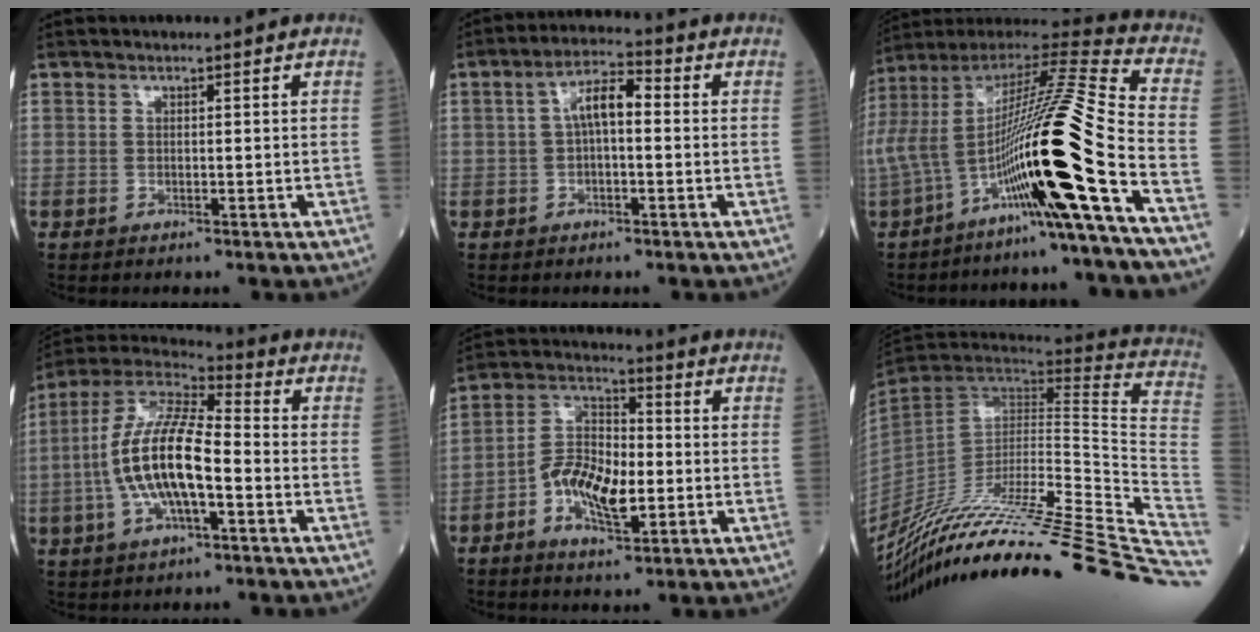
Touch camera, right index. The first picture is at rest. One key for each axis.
{"total": 5.5, "fx": 0.3, "fy": 1.9, "fz": 5.2, "tx": -0.094, "ty": 0.023, "tz": 0.000}
{"total": 25.9, "fx": -10.4, "fy": 0.4, "fz": 23.7, "tx": -0.470, "ty": -0.007, "tz": -0.191}
{"total": 14.1, "fx": -2.5, "fy": 4.0, "fz": 13.3, "tx": -0.281, "ty": 0.013, "tz": -0.049}
{"total": 9.5, "fx": -2.7, "fy": 4.1, "fz": 8.1, "tx": -0.165, "ty": 0.011, "tz": -0.052}
{"total": 40.2, "fx": -33.0, "fy": -0.9, "fz": 22.9, "tx": -0.211, "ty": -0.084, "tz": -0.484}